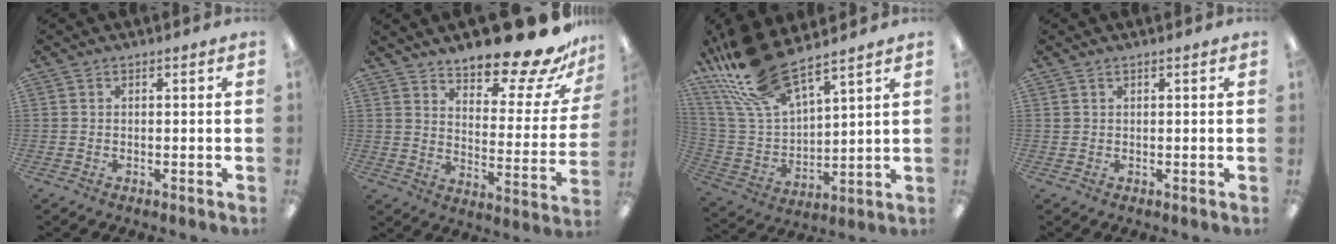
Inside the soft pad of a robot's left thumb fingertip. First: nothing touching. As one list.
[{"total": 18.0, "force": [14.9, 5.1, 8.6], "torque": [-0.107, -0.114, 0.242]}, {"total": 19.6, "force": [15.1, 6.3, 10.8], "torque": [-0.238, -0.079, 0.273]}, {"total": 0.6, "force": [0.4, 0.3, 0.2], "torque": [-0.005, 0.002, 0.007]}]